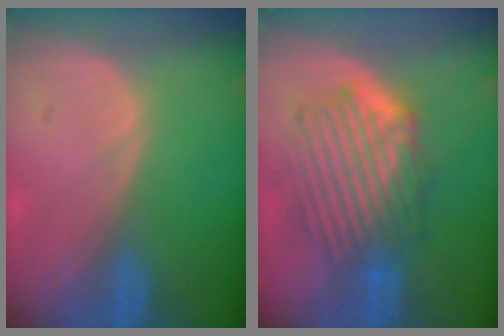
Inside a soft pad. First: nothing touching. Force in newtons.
{"total": 9.1, "press": 8.3, "slide": 3.7}